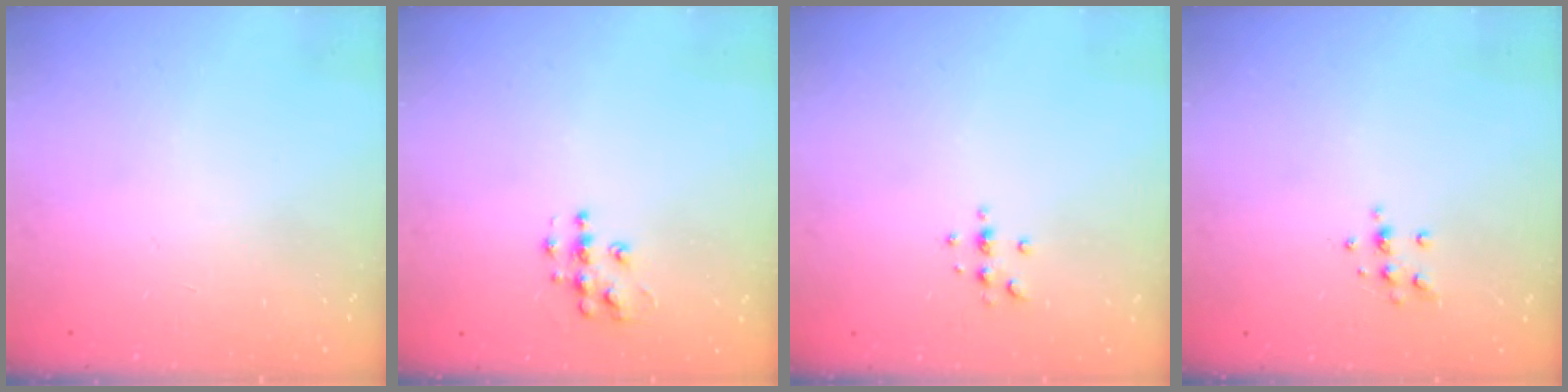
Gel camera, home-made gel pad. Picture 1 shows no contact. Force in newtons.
{"total": 7.0, "press": 7.0, "slide": 0.3}
{"total": 2.9, "press": 2.9, "slide": 0.4}
{"total": 7.0, "press": 6.9, "slide": 0.7}